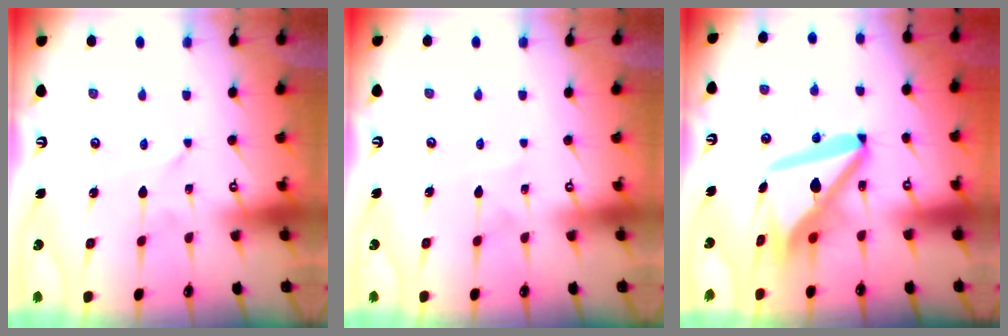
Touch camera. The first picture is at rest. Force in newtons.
{"total": 5.4, "press": 5.3, "slide": 0.6}
{"total": 15.6, "press": 15.5, "slide": 1.8}